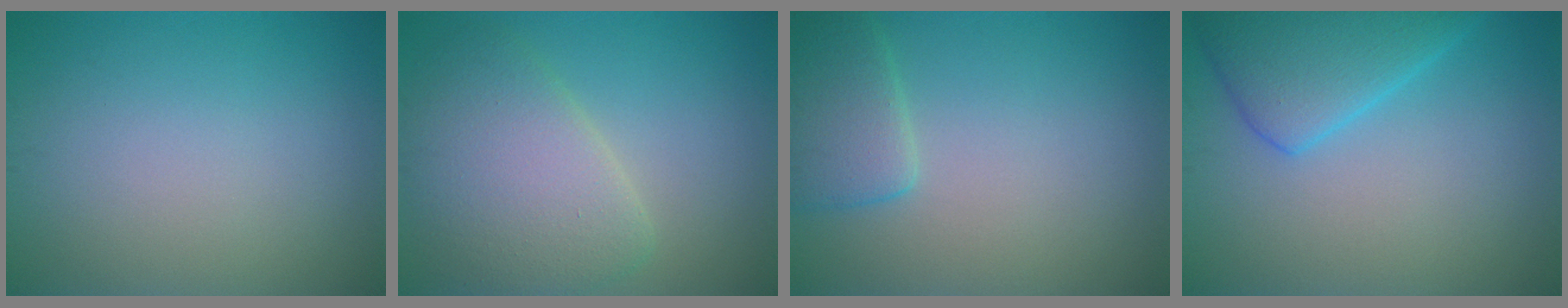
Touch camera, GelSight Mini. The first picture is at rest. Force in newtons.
{"total": 6.1, "press": 6.1, "slide": 0.6}
{"total": 3.3, "press": 3.3, "slide": 0.3}
{"total": 5.4, "press": 5.4, "slide": 0.3}